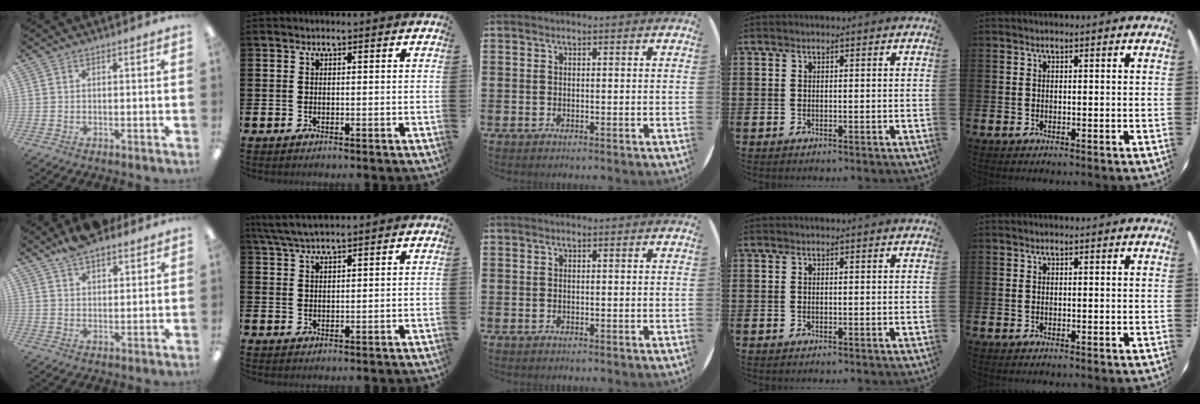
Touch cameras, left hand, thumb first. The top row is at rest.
{"thumb": {"total": 6.7, "force": [5.7, 2.2, 2.7], "torque": [-0.057, -0.026, 0.106]}, "index": {"total": 4.3, "force": [3.8, 0.6, 2.0], "torque": [-0.047, -0.008, 0.070]}}